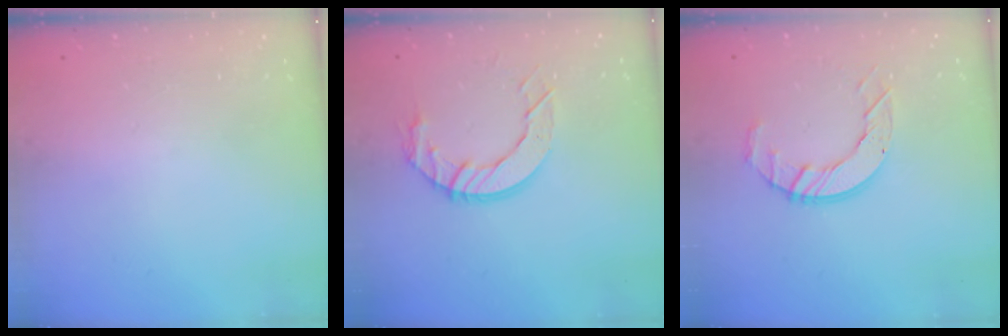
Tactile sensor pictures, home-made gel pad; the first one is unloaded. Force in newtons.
{"total": 9.1, "press": 9.1, "slide": 0.5}
{"total": 7.4, "press": 7.4, "slide": 0.5}